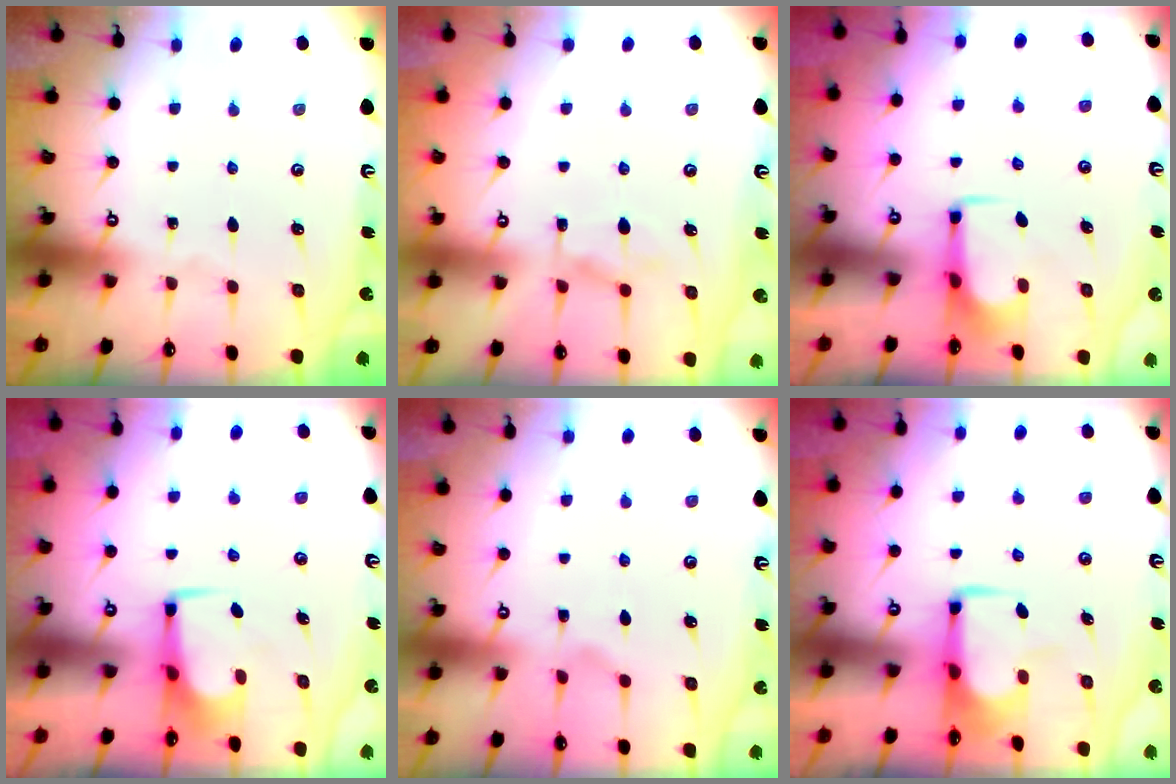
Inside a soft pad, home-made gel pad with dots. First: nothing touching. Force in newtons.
{"total": 1.6, "press": 0.4, "slide": 1.6}
{"total": 1.8, "press": 1.8, "slide": 0.1}
{"total": 1.7, "press": 1.6, "slide": 0.6}
{"total": 0.7, "press": 0.4, "slide": 0.6}
{"total": 1.7, "press": 1.7, "slide": 0.4}